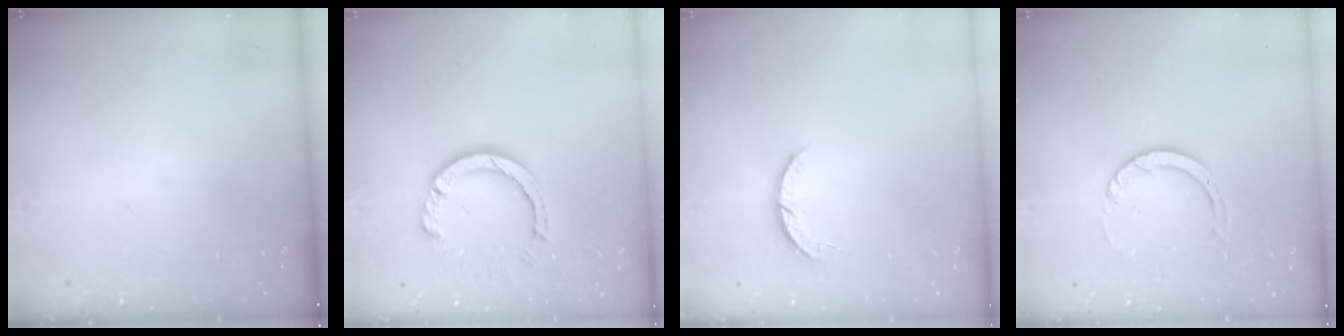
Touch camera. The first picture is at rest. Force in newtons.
{"total": 8.0, "press": 8.0, "slide": 0.8}
{"total": 3.7, "press": 3.7, "slide": 0.4}
{"total": 3.2, "press": 3.2, "slide": 0.3}